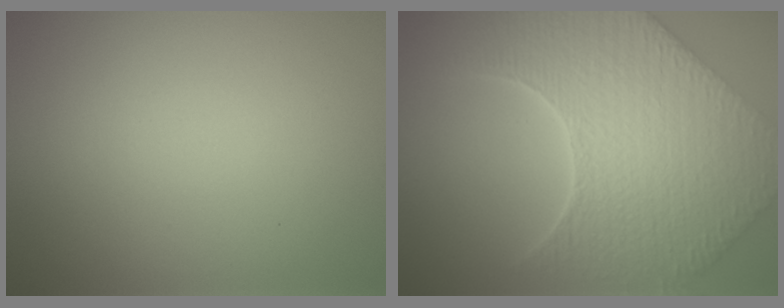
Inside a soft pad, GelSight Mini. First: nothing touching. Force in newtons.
{"total": 8.5, "press": 7.2, "slide": 4.6}